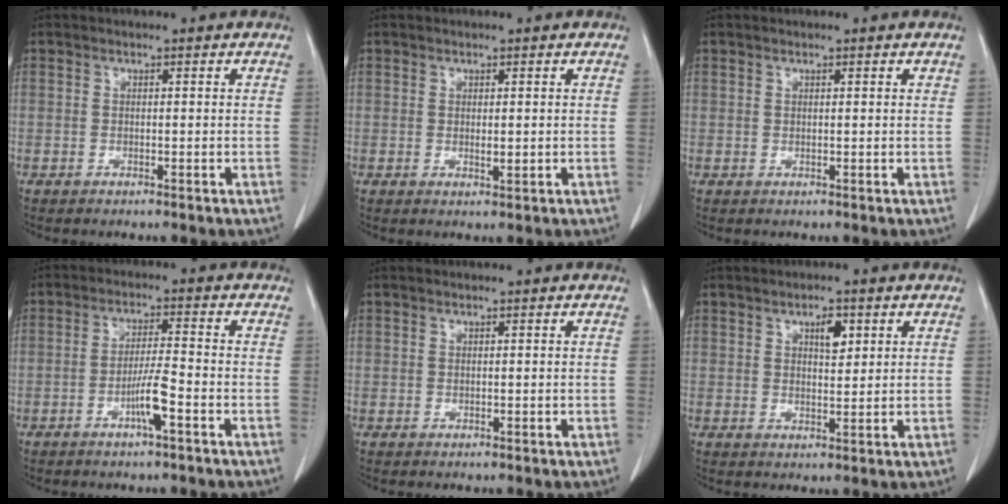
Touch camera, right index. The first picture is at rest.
{"total": 1.1, "force": [0.0, 0.4, 1.0], "torque": [-0.016, -0.004, 0.003]}
{"total": 0.0}
{"total": 4.0, "force": [-1.7, 0.3, 3.5], "torque": [-0.064, -0.001, -0.032]}
{"total": 0.0}
{"total": 3.5, "force": [1.7, 1.4, 2.7], "torque": [-0.041, -0.002, 0.028]}